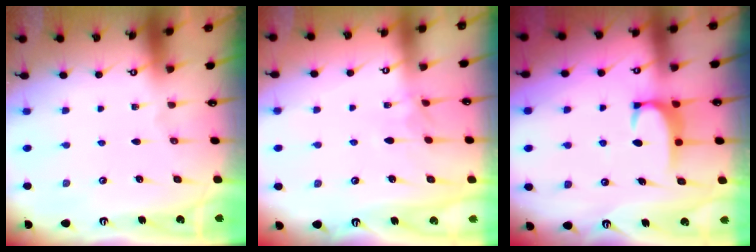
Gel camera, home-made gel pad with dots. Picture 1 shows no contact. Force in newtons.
{"total": 1.4, "press": 1.3, "slide": 0.5}
{"total": 2.0, "press": 1.9, "slide": 0.5}